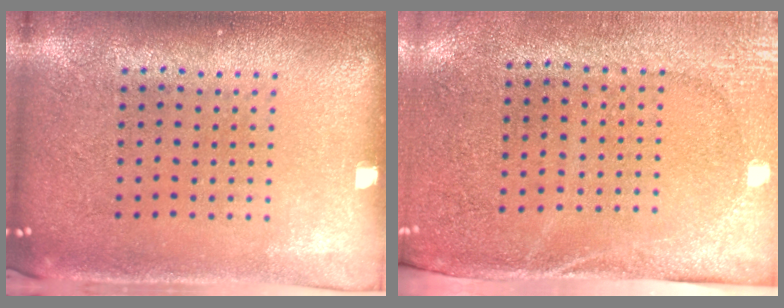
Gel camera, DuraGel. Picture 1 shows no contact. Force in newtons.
{"total": 2.8, "press": 2.3, "slide": 1.6}